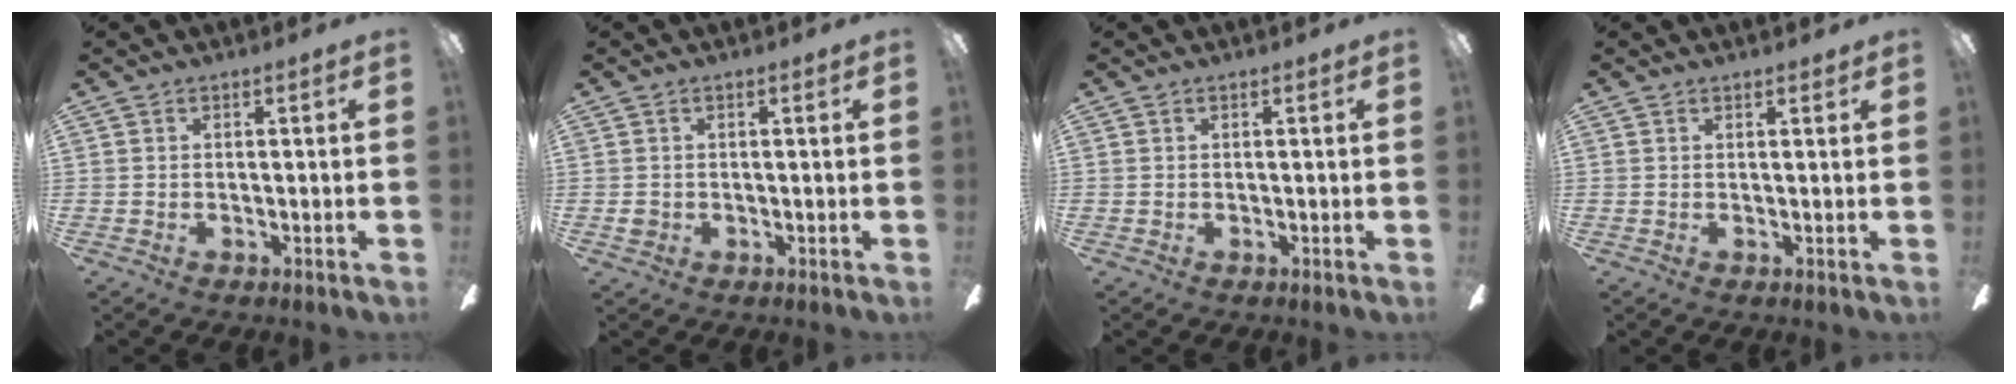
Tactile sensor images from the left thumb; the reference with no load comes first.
{"total": 1.4, "force": [0.0, 1.3, 0.5], "torque": [-0.010, 0.006, -0.002]}
{"total": 0.0}
{"total": 1.0, "force": [0.9, 0.1, 0.4], "torque": [-0.001, -0.003, 0.014]}